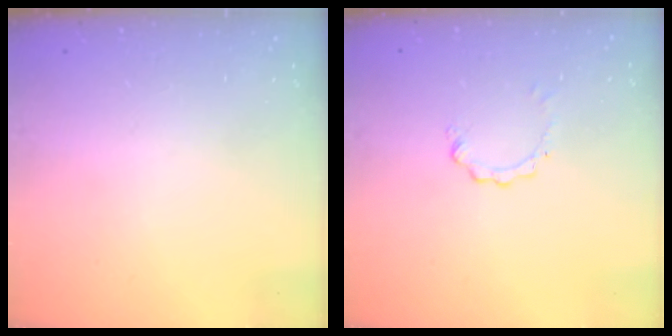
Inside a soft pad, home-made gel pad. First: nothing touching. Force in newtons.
{"total": 0.8, "press": 0.8, "slide": 0.1}